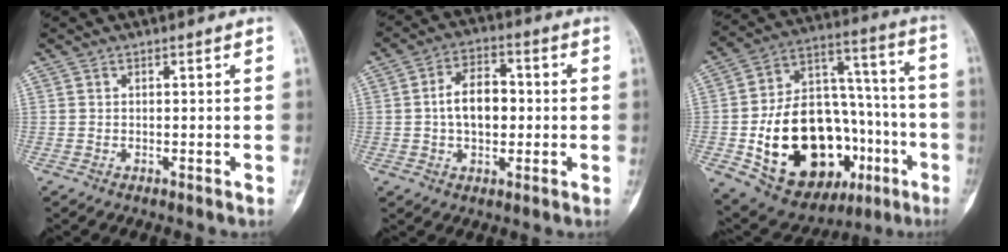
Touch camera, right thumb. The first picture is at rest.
{"total": 8.9, "force": [-0.1, 5.6, 7.0], "torque": [-0.096, 0.019, -0.008]}
{"total": 30.1, "force": [-9.1, 18.1, 22.2], "torque": [-0.356, 0.044, -0.124]}